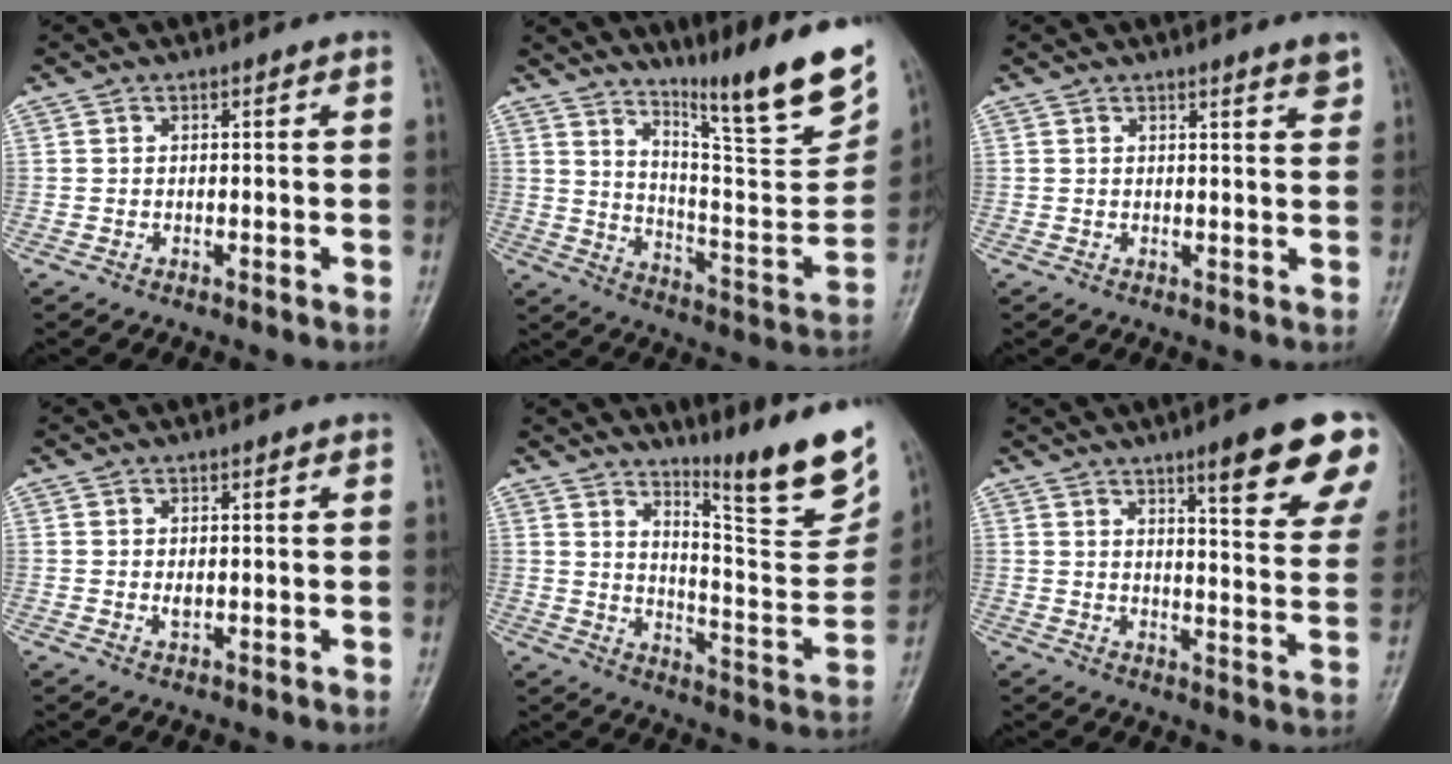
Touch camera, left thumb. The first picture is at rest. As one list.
[{"total": 20.2, "force": [14.7, 1.6, 13.7], "torque": [-0.176, -0.104, 0.239]}, {"total": 2.5, "force": [1.9, 0.1, 1.7], "torque": [-0.020, -0.014, 0.024]}, {"total": 1.1, "force": [0.2, 0.7, 0.9], "torque": [-0.013, -0.003, 0.006]}, {"total": 17.6, "force": [12.9, 2.2, 11.7], "torque": [-0.138, -0.106, 0.201]}, {"total": 17.0, "force": [10.4, 2.9, 13.1], "torque": [-0.137, -0.047, 0.130]}]